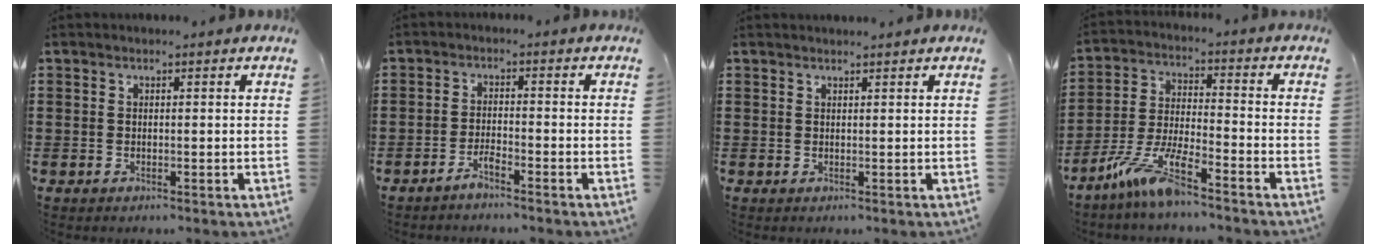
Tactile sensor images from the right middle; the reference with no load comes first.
{"total": 2.2, "force": [-2.0, 0.0, 1.0], "torque": [-0.021, 0.004, -0.038]}
{"total": 0.8, "force": [0.7, -0.4, 0.1], "torque": [-0.005, -0.006, 0.016]}
{"total": 8.8, "force": [-6.9, 0.7, 5.5], "torque": [-0.132, -0.013, -0.139]}